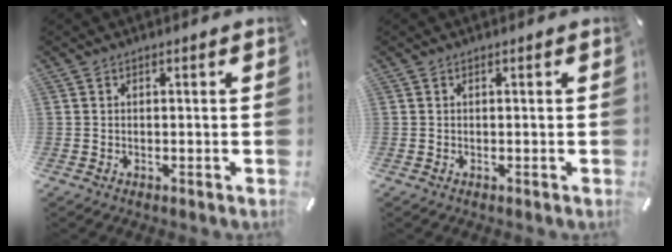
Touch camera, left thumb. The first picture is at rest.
{"total": 0.0}